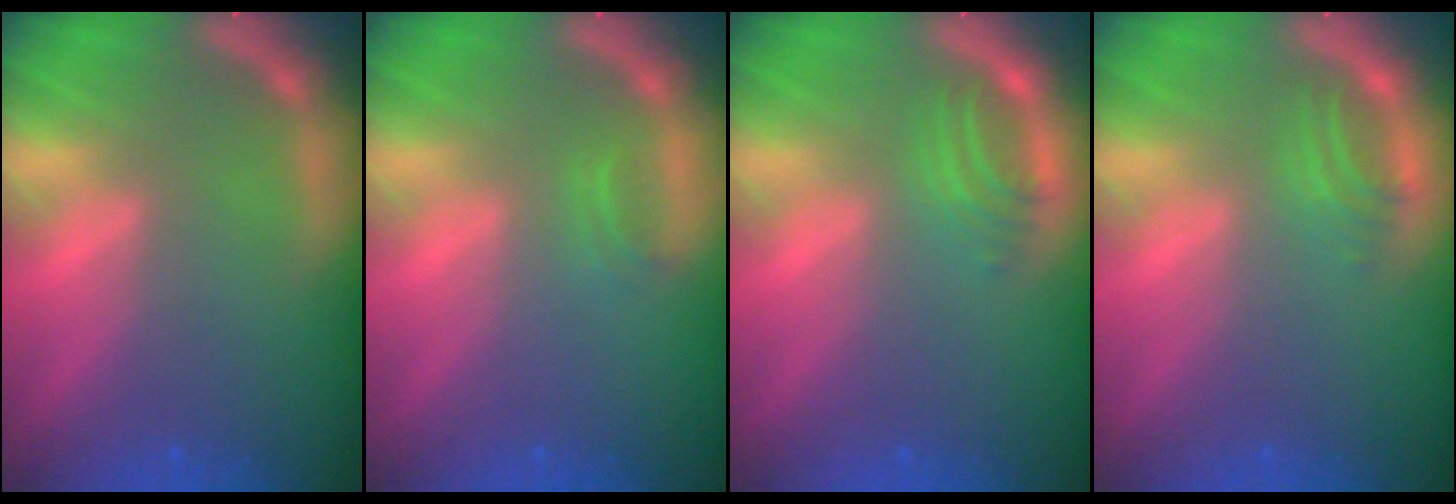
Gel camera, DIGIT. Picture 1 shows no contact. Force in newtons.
{"total": 0.9}
{"total": 2.5}
{"total": 2.0}